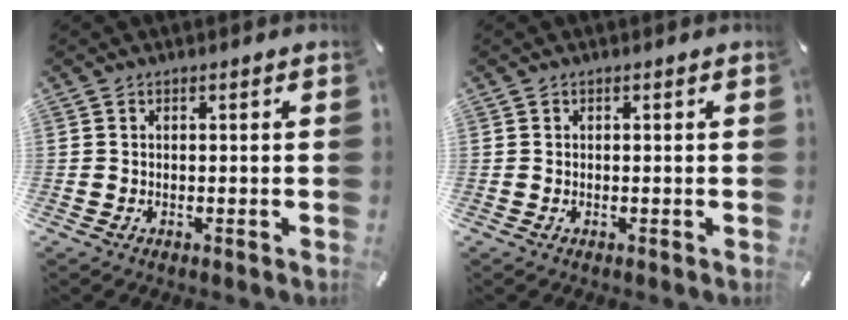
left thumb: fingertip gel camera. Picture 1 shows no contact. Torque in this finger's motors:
{"motor_torque": [-0.27, -0.04, -0.08, 0.04, -0.03]}